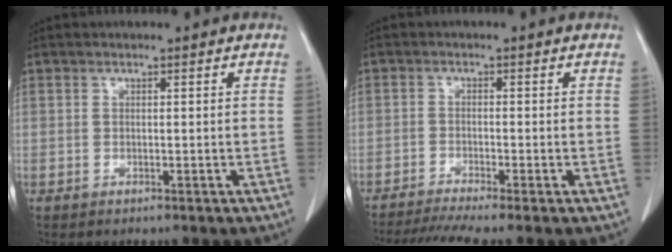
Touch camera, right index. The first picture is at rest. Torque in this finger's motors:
{"motor_torque": [0.43, -0.62, 0.06, 0.02]}